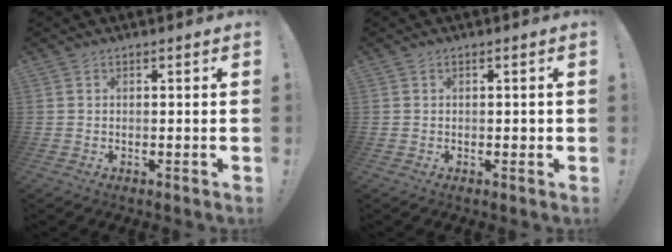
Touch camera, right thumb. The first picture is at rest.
{"total": 1.0, "force": [-0.1, 0.8, 0.5], "torque": [0.000, 0.000, -0.003]}